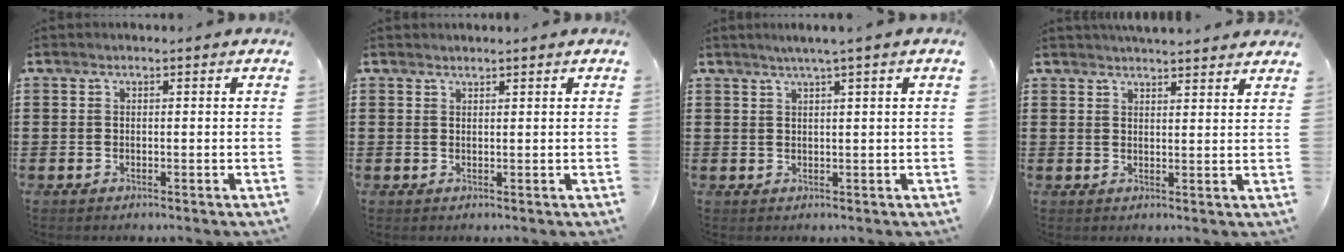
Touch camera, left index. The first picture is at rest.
{"total": 1.0, "force": [1.0, 0.0, 0.0], "torque": [-0.002, -0.002, 0.019]}
{"total": 1.9, "force": [1.2, -0.5, 1.3], "torque": [-0.024, -0.003, 0.021]}
{"total": 3.0, "force": [3.0, -0.1, 0.4], "torque": [-0.014, -0.007, 0.055]}